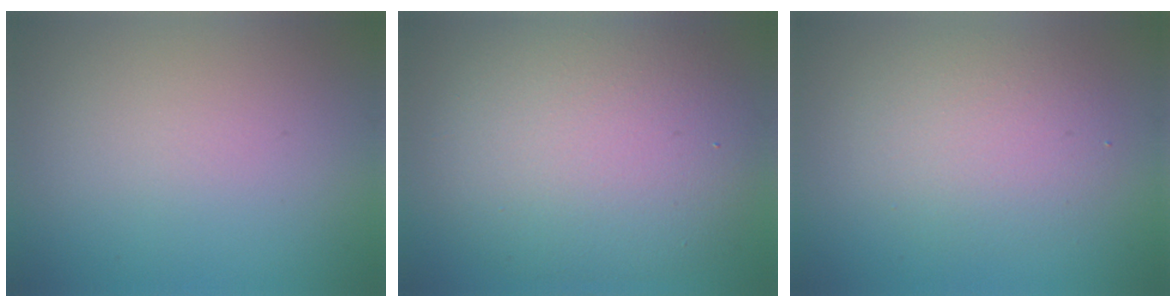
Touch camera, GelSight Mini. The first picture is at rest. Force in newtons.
{"total": 9.8, "press": 9.8, "slide": 0.7}
{"total": 3.5, "press": 3.5, "slide": 0.1}